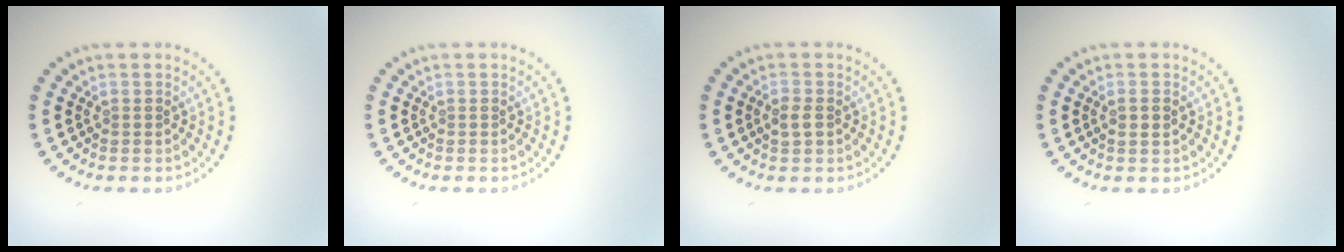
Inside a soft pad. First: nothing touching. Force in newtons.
{"total": 0.0}
{"total": 1.3, "press": 1.3, "slide": 0.1}
{"total": 1.1, "press": 1.1, "slide": 0.3}